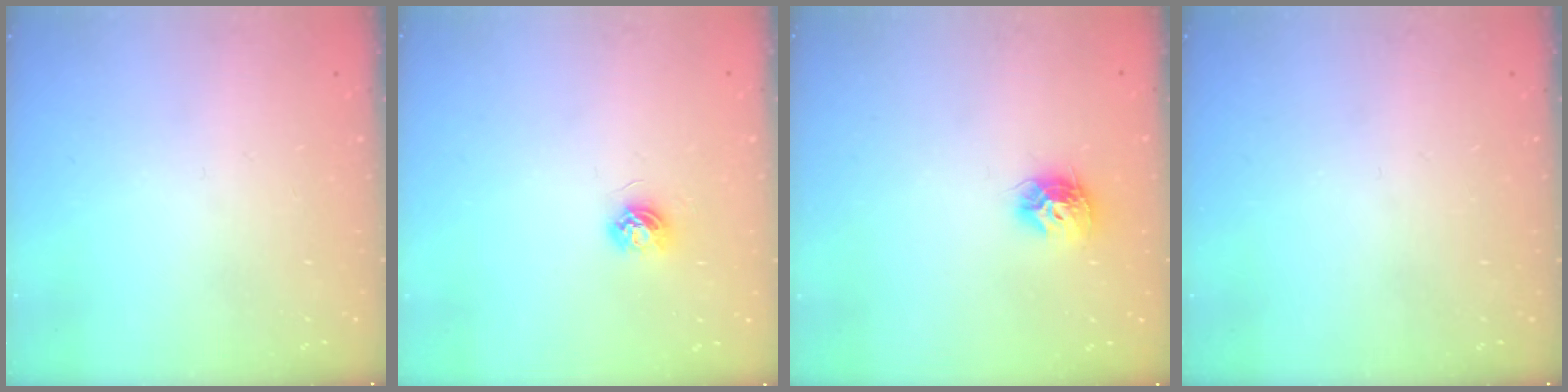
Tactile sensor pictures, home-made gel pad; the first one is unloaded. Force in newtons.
{"total": 4.2, "press": 4.2, "slide": 0.4}
{"total": 9.3, "press": 9.3, "slide": 0.3}
{"total": 0.0}